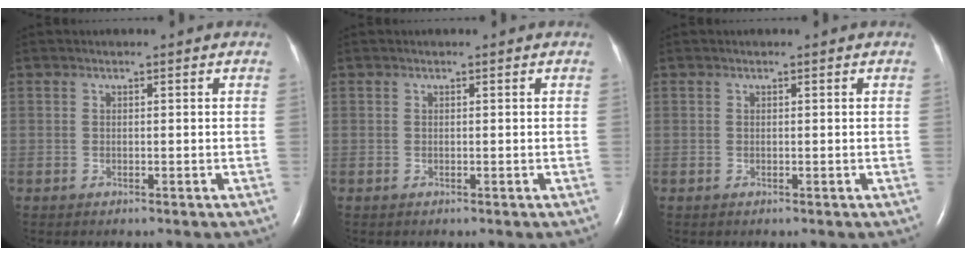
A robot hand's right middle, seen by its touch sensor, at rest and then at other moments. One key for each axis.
{"total": 0.0}
{"total": 0.0}